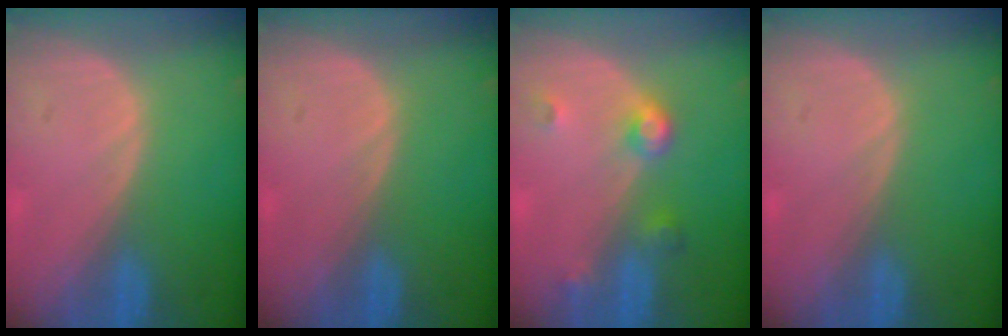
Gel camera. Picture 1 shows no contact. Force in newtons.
{"total": 0.0}
{"total": 3.9, "press": 3.6, "slide": 1.4}
{"total": 0.0}